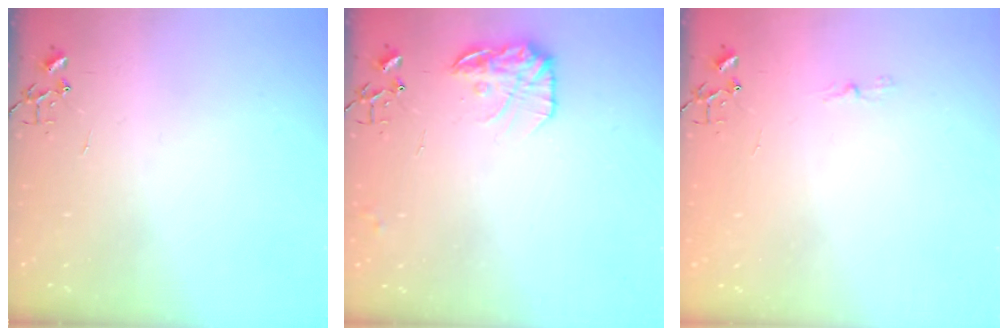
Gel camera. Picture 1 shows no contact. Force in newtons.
{"total": 13.3, "press": 13.3, "slide": 0.8}
{"total": 3.5, "press": 3.5, "slide": 0.3}